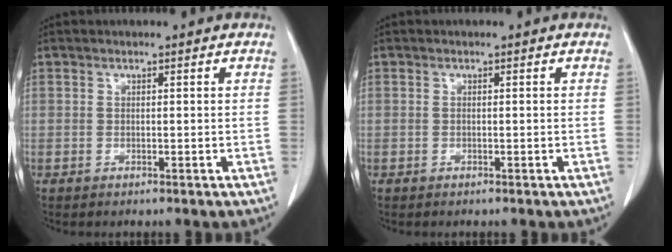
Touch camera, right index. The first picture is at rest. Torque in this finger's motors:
{"motor_torque": [-0.05, -0.16, 0.02, -0.01]}